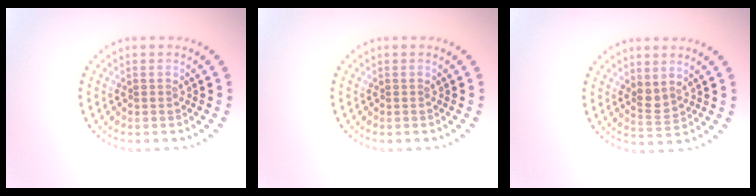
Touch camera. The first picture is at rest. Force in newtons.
{"total": 0.0}
{"total": 1.6, "press": 1.3, "slide": 1.0}